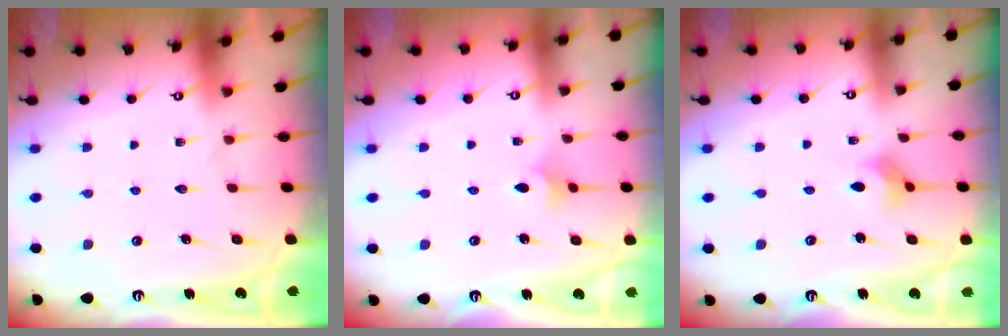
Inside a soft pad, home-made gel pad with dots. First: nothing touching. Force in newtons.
{"total": 3.0, "press": 2.9, "slide": 0.7}
{"total": 2.9, "press": 2.9, "slide": 0.3}